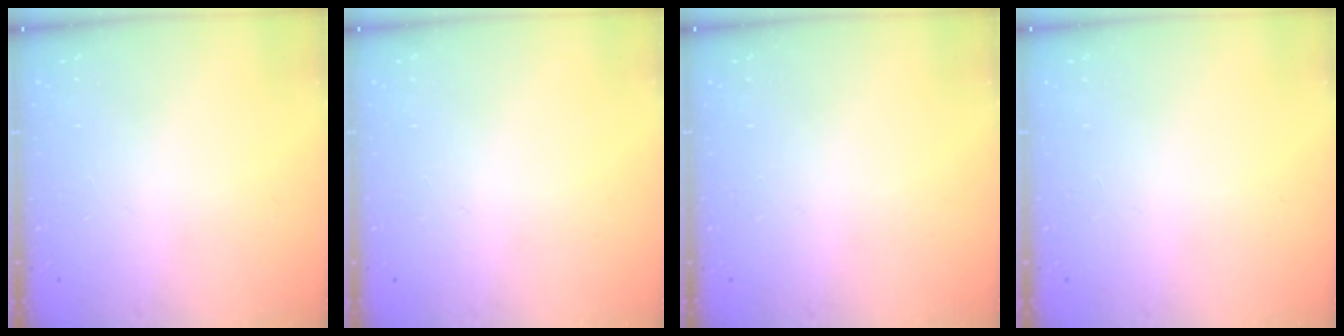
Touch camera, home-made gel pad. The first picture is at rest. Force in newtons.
{"total": 0.0}
{"total": 0.0}
{"total": 0.0}